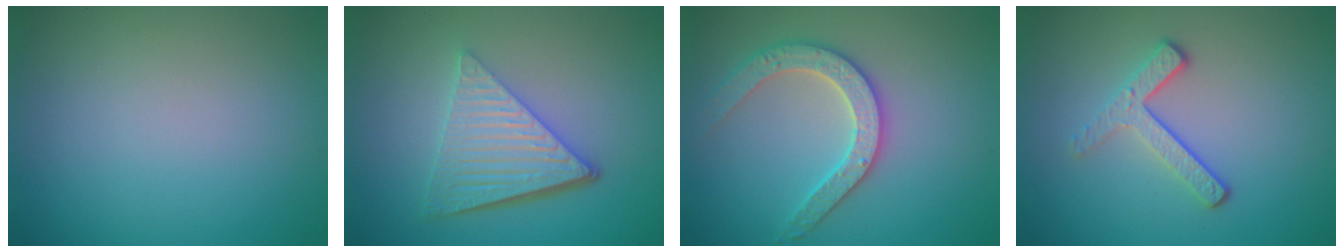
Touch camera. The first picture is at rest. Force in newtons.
{"total": 6.2, "press": 4.2, "slide": 4.5}
{"total": 3.5, "press": 3.4, "slide": 0.5}
{"total": 3.0, "press": 2.3, "slide": 2.0}